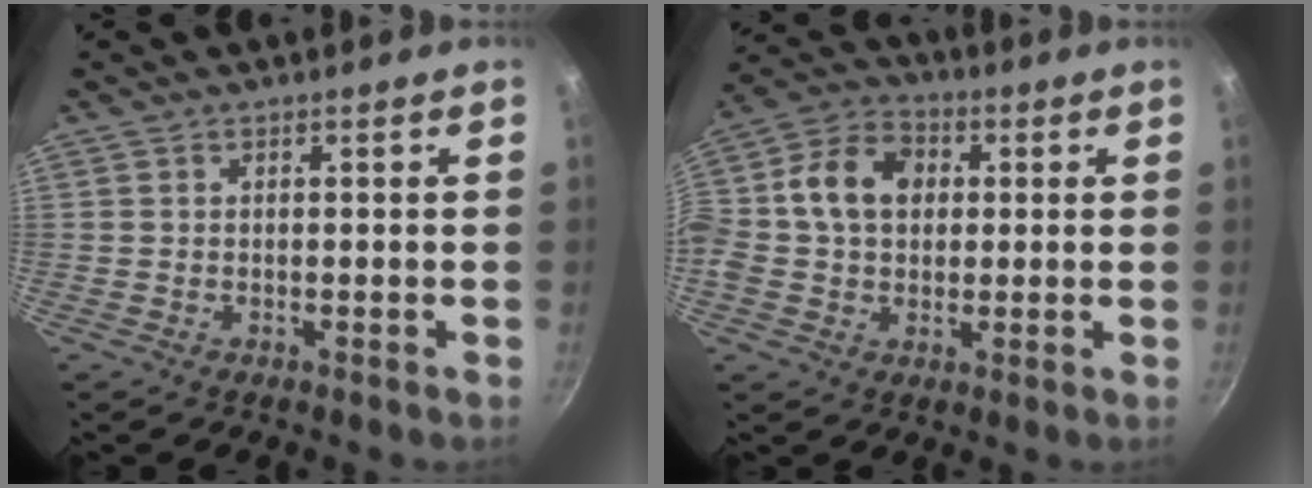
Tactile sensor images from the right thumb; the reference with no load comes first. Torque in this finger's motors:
{"motor_torque": [1.98, 3.03, 2.77, 0.00, 0.41]}